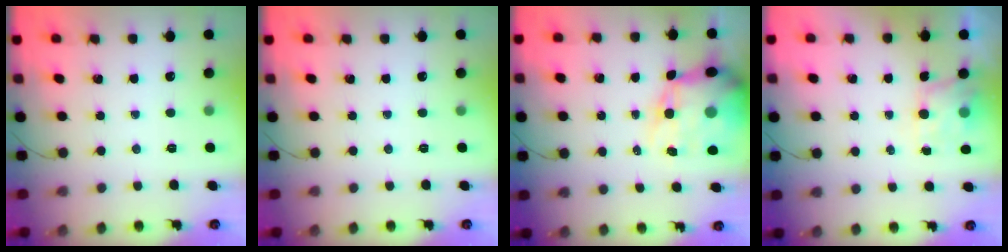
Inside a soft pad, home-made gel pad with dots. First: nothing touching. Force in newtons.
{"total": 0.0}
{"total": 14.1, "press": 13.6, "slide": 3.4}
{"total": 4.7, "press": 4.5, "slide": 1.1}